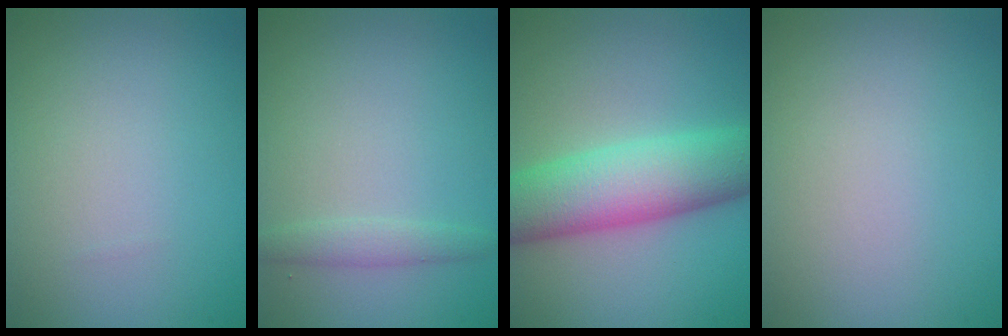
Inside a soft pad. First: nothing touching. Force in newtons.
{"total": 1.5, "press": 1.5, "slide": 0.1}
{"total": 8.3, "press": 8.3, "slide": 0.3}
{"total": 0.0}